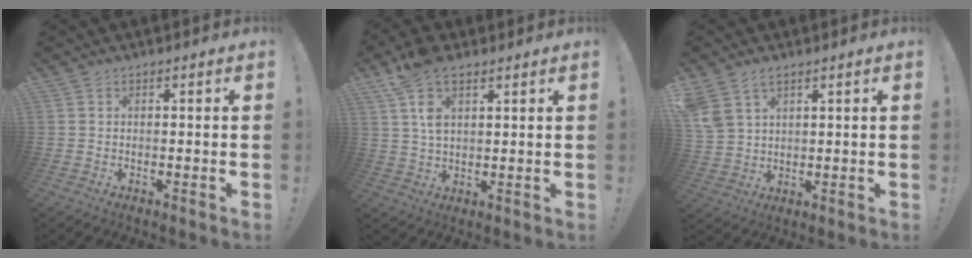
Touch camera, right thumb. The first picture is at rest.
{"total": 9.4, "force": [4.9, 4.7, 6.5], "torque": [-0.120, -0.014, 0.093]}
{"total": 6.9, "force": [4.5, 4.1, 3.3], "torque": [-0.059, -0.017, 0.093]}